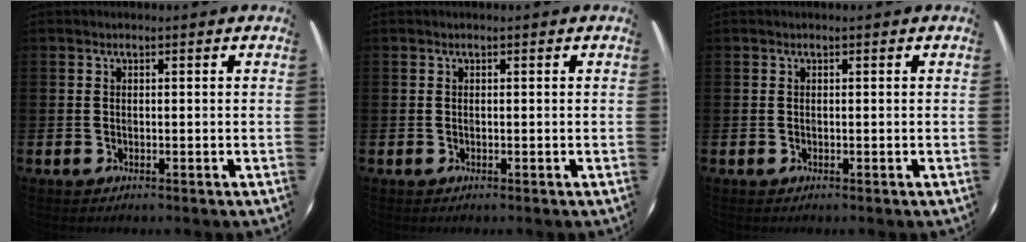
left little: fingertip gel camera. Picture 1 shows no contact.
{"total": 0.0}
{"total": 0.0}